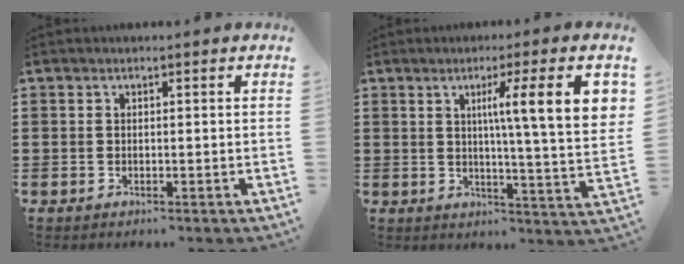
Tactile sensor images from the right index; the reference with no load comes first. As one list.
[{"total": 10.7, "force": [3.8, 0.4, 10.0], "torque": [-0.162, -0.015, 0.052]}]